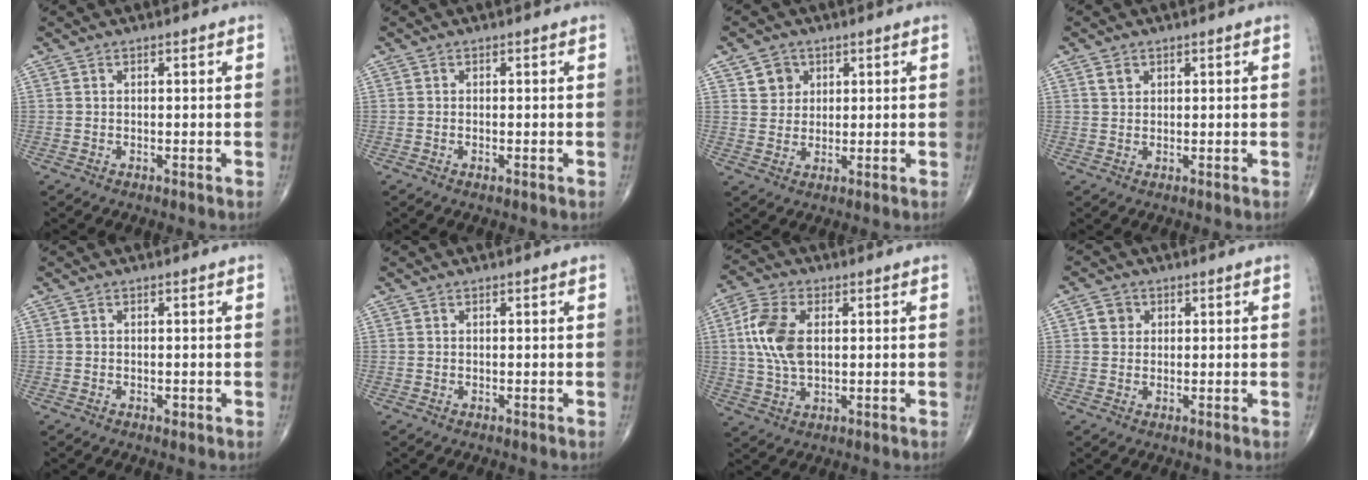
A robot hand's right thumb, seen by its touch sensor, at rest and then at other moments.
{"total": 0.6, "force": [-0.3, 0.2, 0.5], "torque": [-0.011, -0.002, -0.005]}
{"total": 4.5, "force": [2.0, 3.8, 1.1], "torque": [0.004, -0.009, 0.035]}
{"total": 1.9, "force": [1.0, 1.3, 0.9], "torque": [-0.010, -0.002, 0.020]}
{"total": 0.7, "force": [-0.3, 0.5, 0.5], "torque": [-0.006, -0.001, -0.005]}
{"total": 0.0}
{"total": 10.2, "force": [1.5, 5.8, 8.2], "torque": [-0.178, 0.005, 0.030]}
{"total": 2.8, "force": [0.7, 2.5, 0.9], "torque": [-0.002, 0.000, 0.007]}